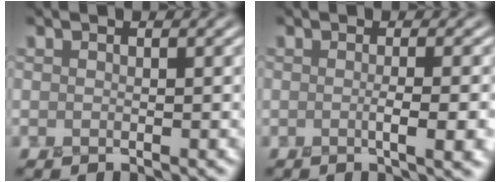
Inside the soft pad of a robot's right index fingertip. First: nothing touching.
{"total": 3.8, "force": [-0.6, 1.0, 3.6], "torque": [-0.044, -0.001, -0.009]}